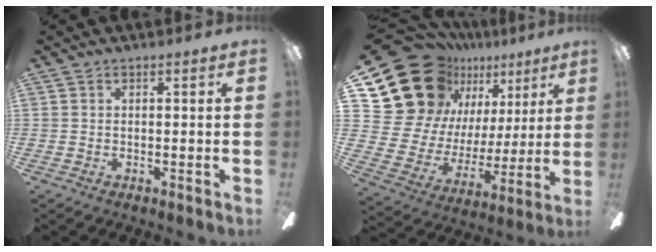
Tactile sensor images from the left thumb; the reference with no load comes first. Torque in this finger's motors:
{"motor_torque": [2.09, 2.09, 1.38, -1.39, 0.11]}